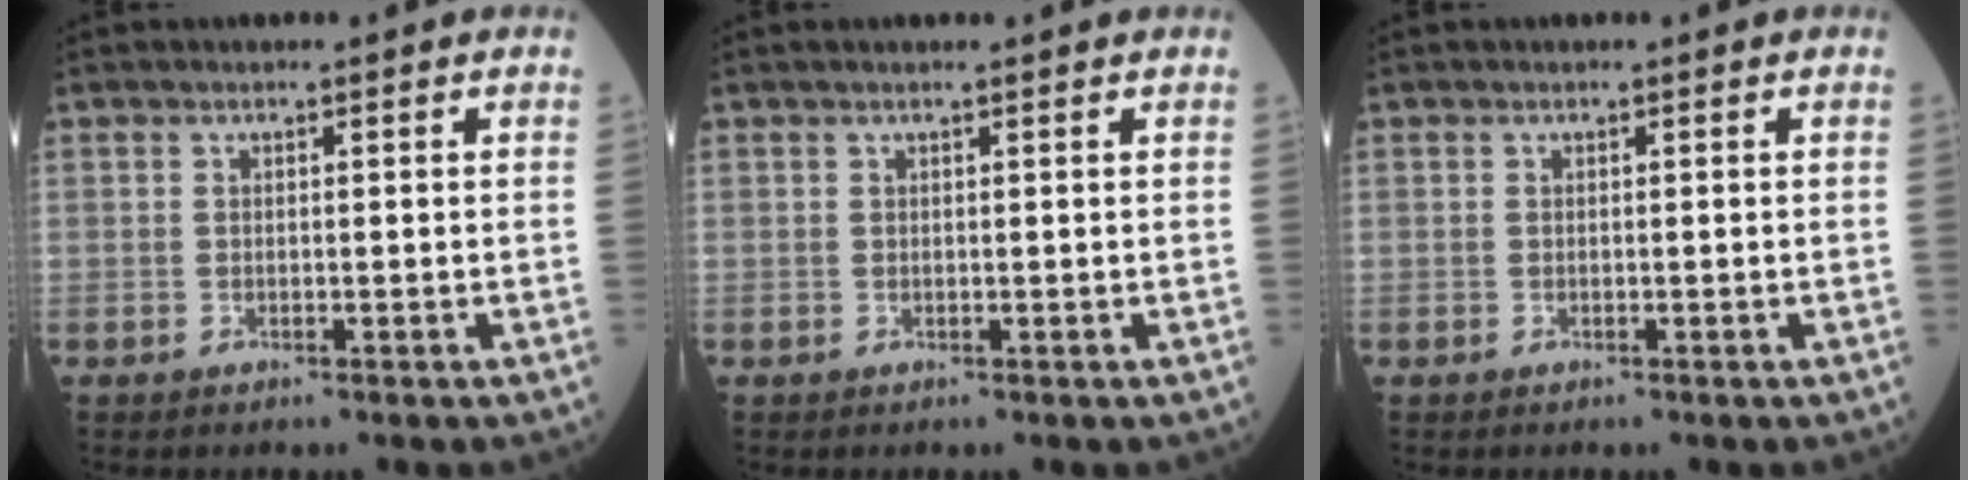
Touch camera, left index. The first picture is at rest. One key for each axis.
{"total": 1.5, "fx": 1.3, "fy": -0.2, "fz": 0.7, "tx": -0.012, "ty": 0.010, "tz": 0.020}
{"total": 0.0}